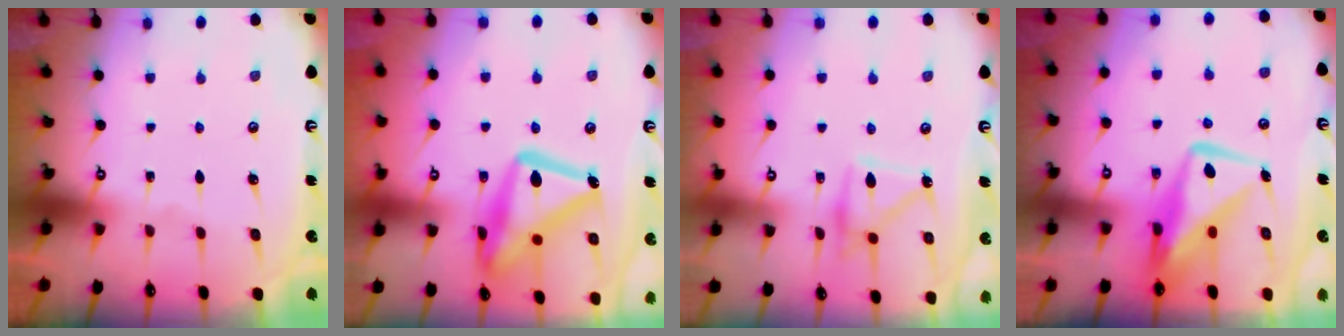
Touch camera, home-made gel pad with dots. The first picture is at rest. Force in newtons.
{"total": 22.2, "press": 22.2, "slide": 1.6}
{"total": 13.3, "press": 13.2, "slide": 0.8}
{"total": 12.2, "press": 12.1, "slide": 1.2}